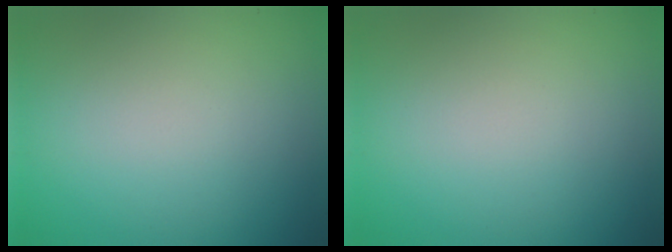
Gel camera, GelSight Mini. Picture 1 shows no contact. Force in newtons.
{"total": 0.0}